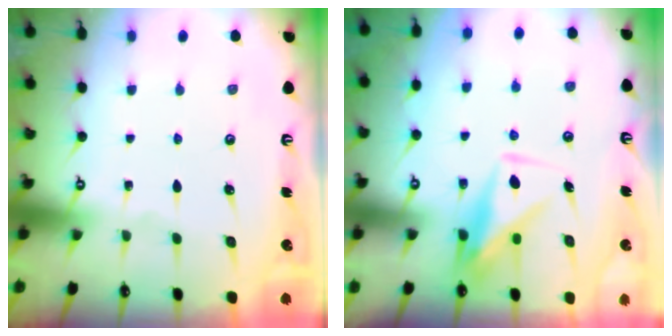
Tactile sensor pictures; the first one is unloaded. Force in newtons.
{"total": 8.6, "press": 8.6, "slide": 0.9}